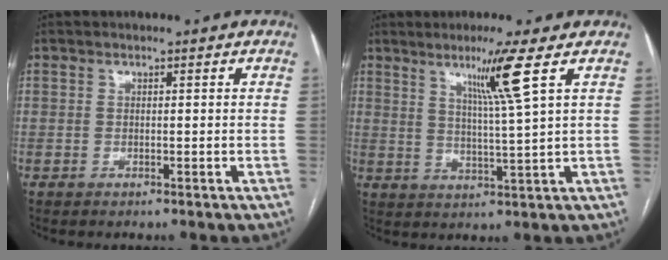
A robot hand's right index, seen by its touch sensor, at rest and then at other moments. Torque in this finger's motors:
{"motor_torque": [0.55, 0.27, 0.45, 0.12]}